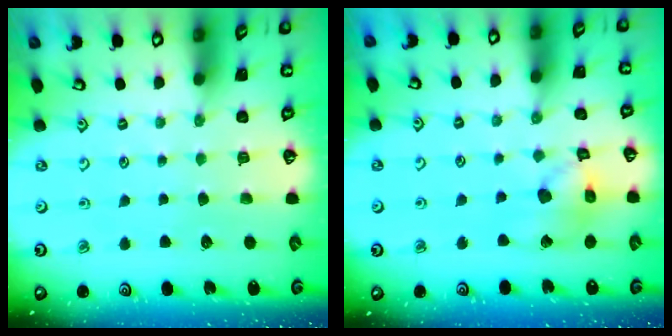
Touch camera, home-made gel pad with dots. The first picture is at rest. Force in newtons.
{"total": 13.1, "press": 13.0, "slide": 2.0}